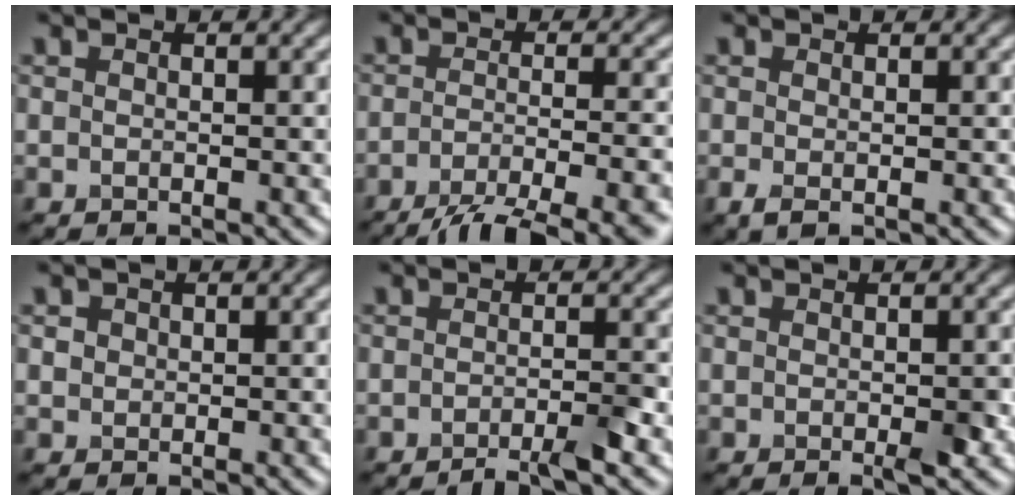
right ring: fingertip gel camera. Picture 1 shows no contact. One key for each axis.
{"total": 8.7, "fx": -6.0, "fy": 2.0, "fz": 5.9, "tx": -0.075, "ty": 0.003, "tz": -0.093}
{"total": 1.0, "fx": -0.2, "fy": 0.3, "fz": 0.9, "tx": -0.020, "ty": -0.006, "tz": -0.004}
{"total": 0.9, "fx": 0.2, "fy": 0.8, "fz": 0.2, "tx": 0.002, "ty": -0.003, "tz": 0.004}
{"total": 2.8, "fx": -1.8, "fy": 0.4, "fz": 2.1, "tx": -0.026, "ty": 0.001, "tz": -0.039}
{"total": 1.5, "fx": -0.5, "fy": 0.3, "fz": 1.4, "tx": -0.019, "ty": -0.004, "tz": -0.008}